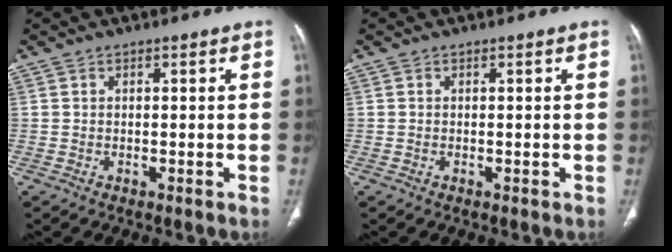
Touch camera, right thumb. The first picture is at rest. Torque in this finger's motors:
{"motor_torque": [-0.09, -0.01, 0.08, -0.34, 0.01]}